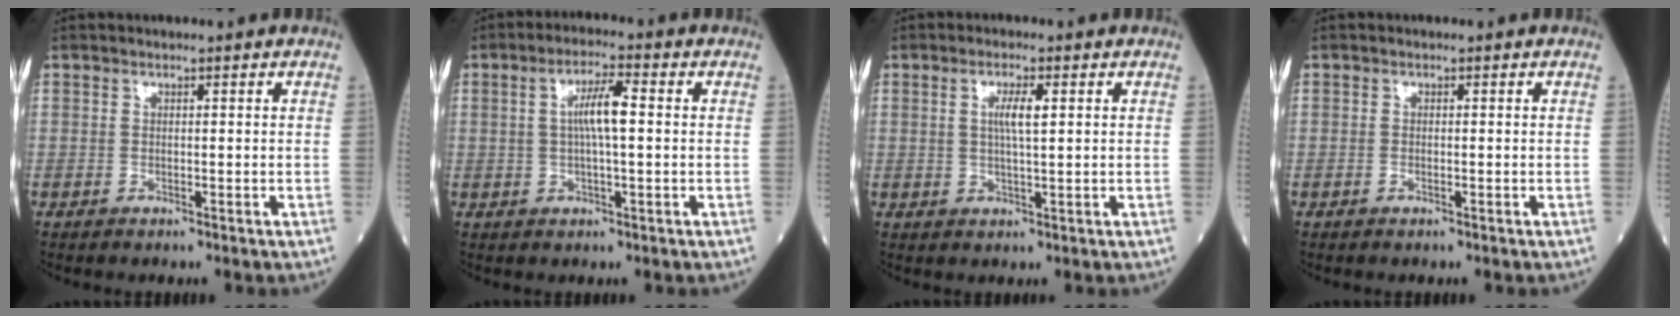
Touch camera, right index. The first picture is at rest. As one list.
[{"total": 5.6, "force": [0.7, 0.7, 5.6], "torque": [-0.104, 0.010, 0.010]}, {"total": 3.6, "force": [0.9, 0.4, 3.4], "torque": [-0.066, 0.000, 0.016]}, {"total": 0.6, "force": [-0.2, 0.1, 0.5], "torque": [-0.012, -0.001, -0.004]}]